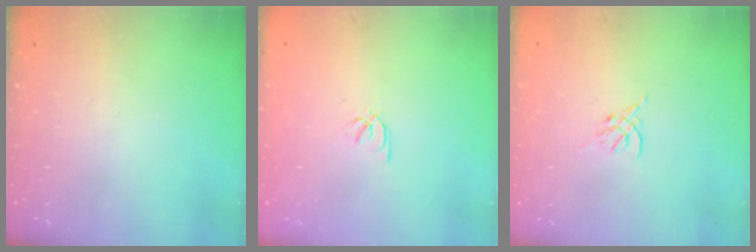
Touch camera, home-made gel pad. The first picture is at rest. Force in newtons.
{"total": 2.1, "press": 2.1, "slide": 0.1}
{"total": 2.3, "press": 2.2, "slide": 0.5}